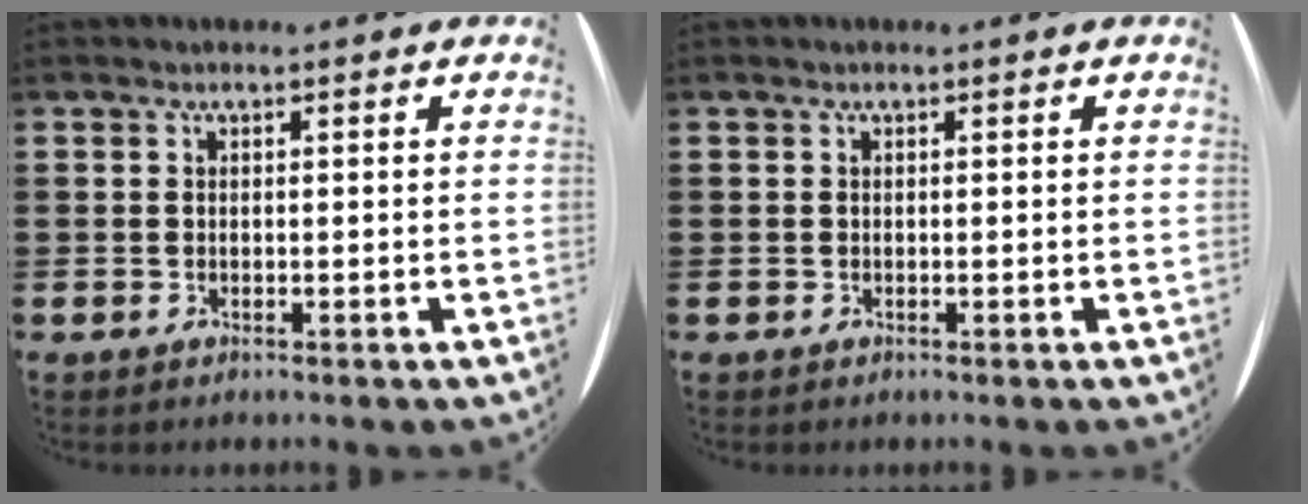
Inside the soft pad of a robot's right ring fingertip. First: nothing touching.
{"total": 0.0}